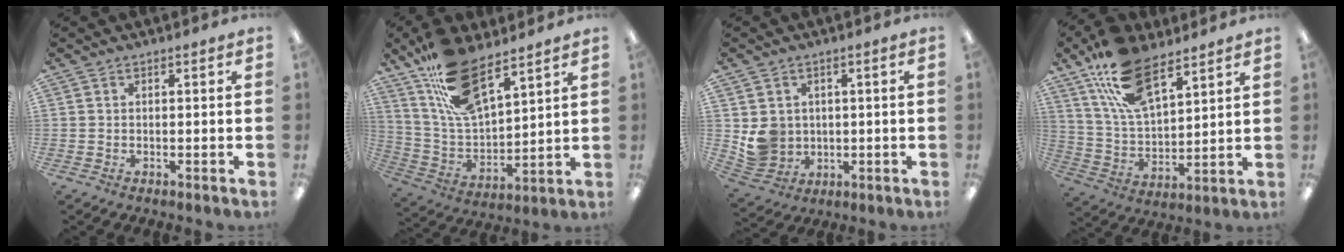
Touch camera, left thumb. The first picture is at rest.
{"total": 17.9, "force": [12.2, 7.5, 10.8], "torque": [-0.215, -0.054, 0.222]}
{"total": 6.7, "force": [1.3, 6.4, 1.6], "torque": [-0.038, 0.003, 0.034]}
{"total": 17.7, "force": [11.2, 8.4, 10.9], "torque": [-0.207, -0.036, 0.204]}